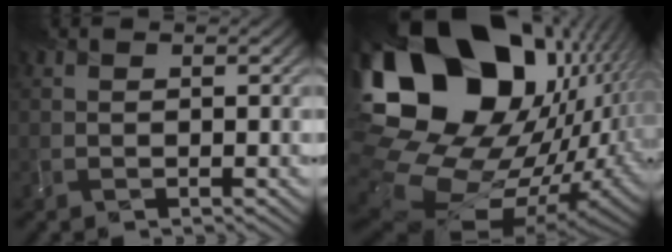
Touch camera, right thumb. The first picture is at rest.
{"total": 22.9, "force": [4.0, 17.1, 14.8], "torque": [-0.320, -0.023, 0.084]}